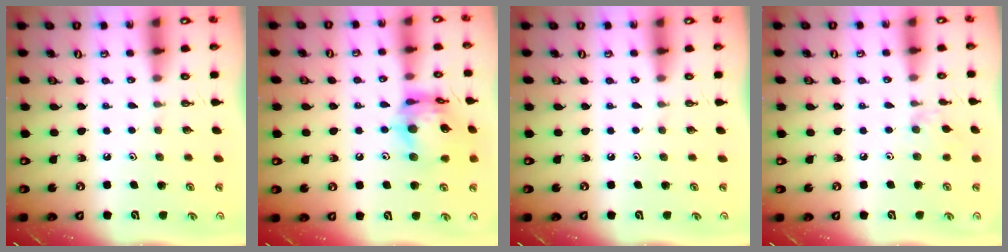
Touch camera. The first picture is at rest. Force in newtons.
{"total": 16.0, "press": 15.9, "slide": 1.8}
{"total": 0.0}
{"total": 5.8, "press": 5.8, "slide": 0.7}